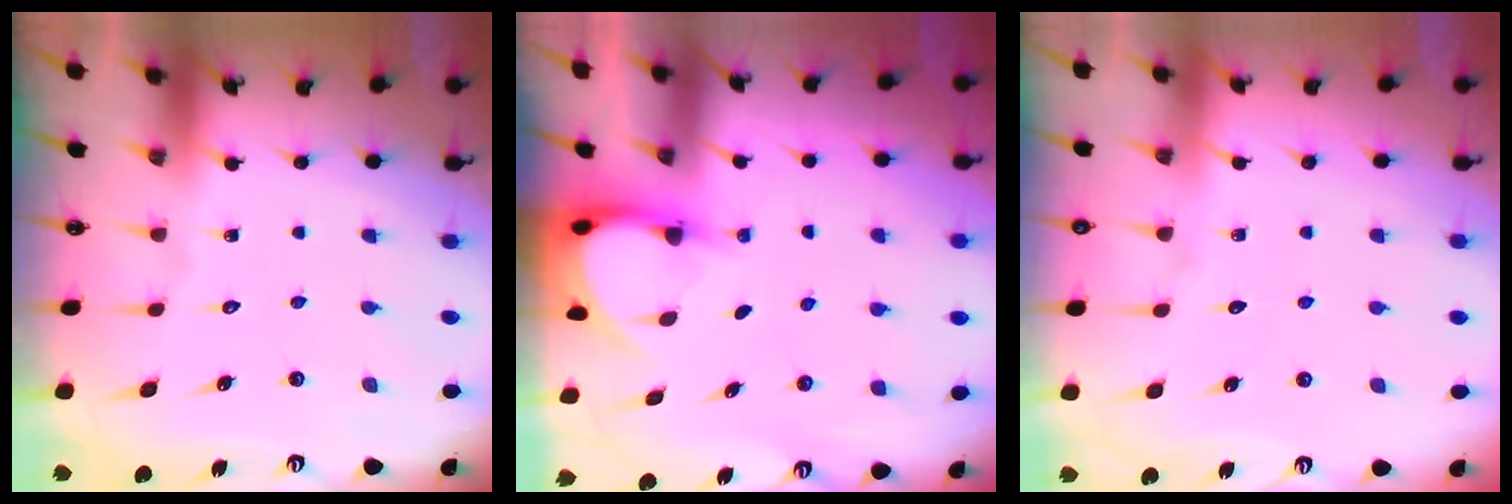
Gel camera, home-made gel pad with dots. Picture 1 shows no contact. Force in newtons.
{"total": 3.8, "press": 3.8, "slide": 0.4}
{"total": 3.3, "press": 3.3, "slide": 0.6}